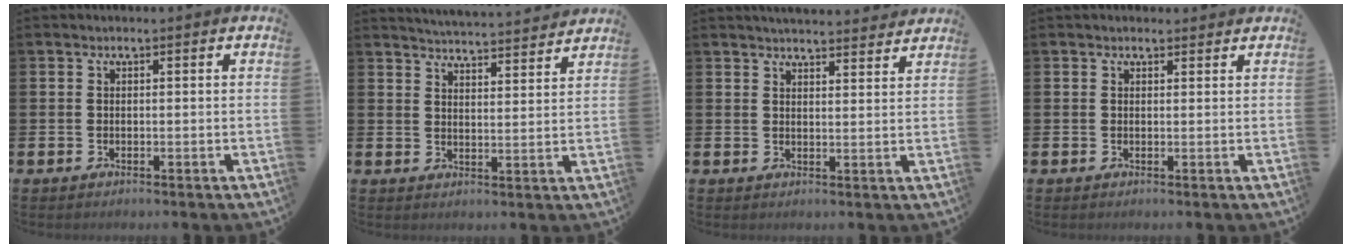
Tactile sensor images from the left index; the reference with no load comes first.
{"total": 5.0, "force": [5.0, 0.0, 0.1], "torque": [-0.012, -0.040, 0.088]}
{"total": 4.0, "force": [4.0, 0.2, 0.2], "torque": [0.000, -0.026, 0.071]}
{"total": 1.2, "force": [1.0, 0.6, 0.1], "torque": [0.006, 0.004, 0.017]}